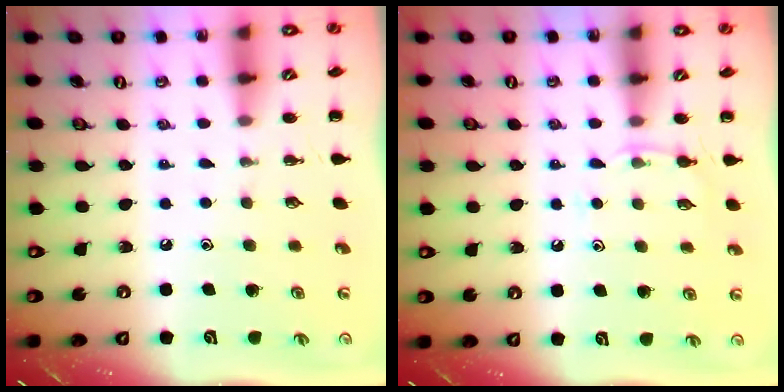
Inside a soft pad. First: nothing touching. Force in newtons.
{"total": 4.8, "press": 4.5, "slide": 1.7}